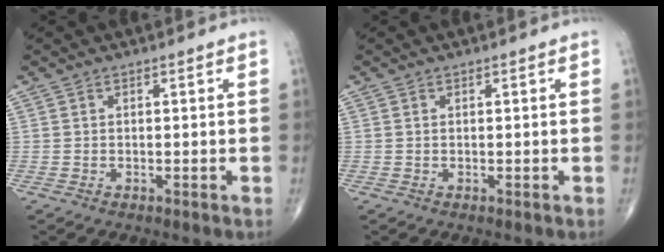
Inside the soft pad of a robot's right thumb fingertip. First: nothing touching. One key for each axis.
{"total": 0.0}